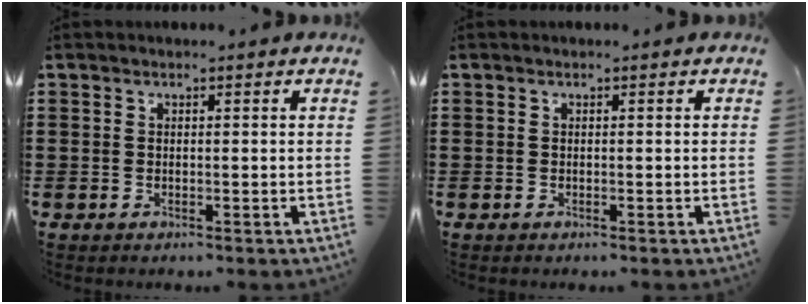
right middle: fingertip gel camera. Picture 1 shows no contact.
{"total": 0.0}